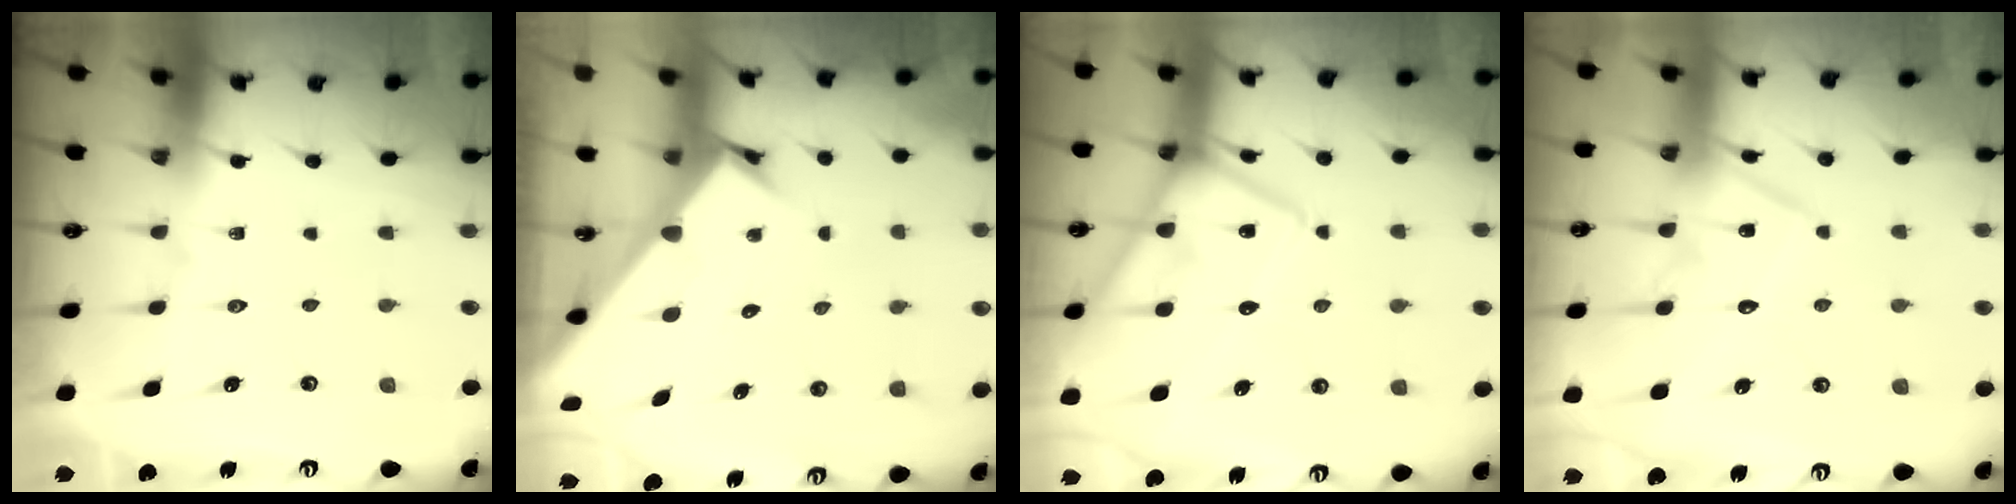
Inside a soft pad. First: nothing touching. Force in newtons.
{"total": 2.7, "press": 2.7, "slide": 0.3}
{"total": 13.4, "press": 13.3, "slide": 1.2}
{"total": 13.9, "press": 13.9, "slide": 1.2}